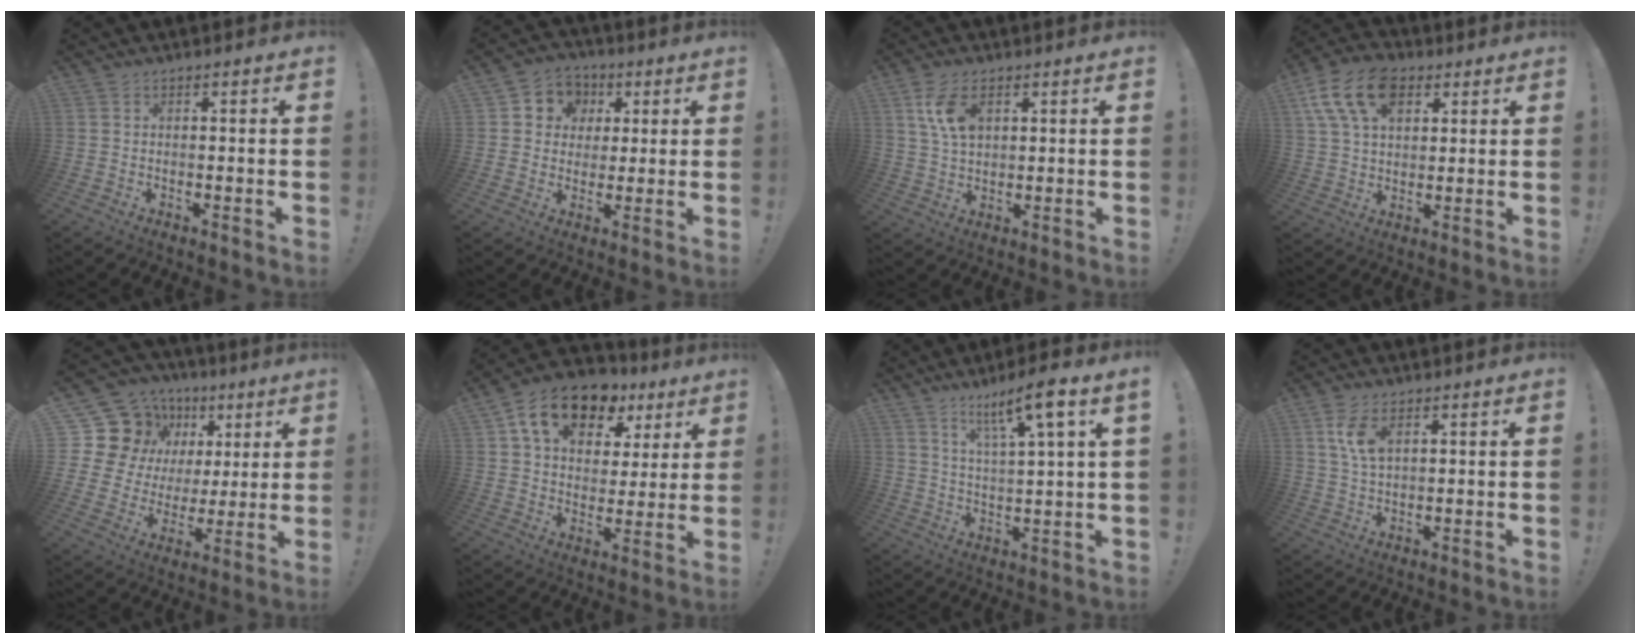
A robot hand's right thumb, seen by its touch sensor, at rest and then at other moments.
{"total": 7.8, "force": [1.1, 7.5, 2.1], "torque": [-0.023, -0.004, 0.027]}
{"total": 8.6, "force": [3.5, 4.8, 6.2], "torque": [-0.115, -0.006, 0.064]}
{"total": 15.4, "force": [6.8, 10.1, 9.4], "torque": [-0.172, -0.021, 0.129]}
{"total": 15.6, "force": [7.5, 12.3, 5.9], "torque": [-0.096, -0.052, 0.168]}
{"total": 16.2, "force": [9.2, 10.1, 8.6], "torque": [-0.140, -0.043, 0.167]}
{"total": 10.3, "force": [6.2, 0.0, 8.2], "torque": [-0.129, -0.034, 0.090]}
{"total": 6.9, "force": [3.0, 3.3, 5.3], "torque": [-0.099, -0.009, 0.051]}